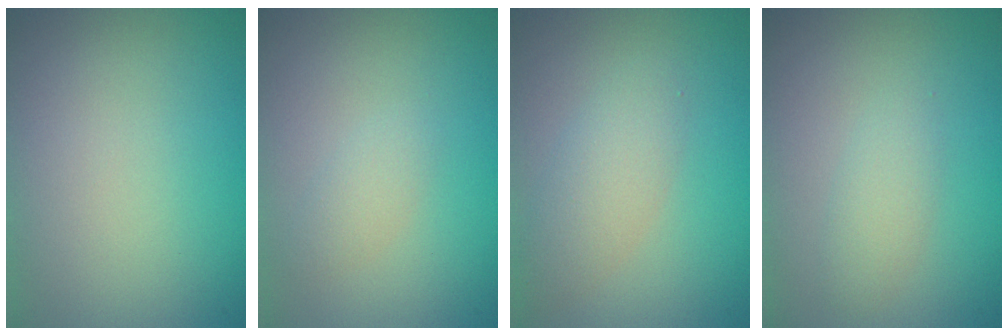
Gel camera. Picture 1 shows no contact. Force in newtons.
{"total": 1.2, "press": 1.2, "slide": 0.0}
{"total": 2.8, "press": 2.8, "slide": 0.0}
{"total": 1.7, "press": 1.7, "slide": 0.1}